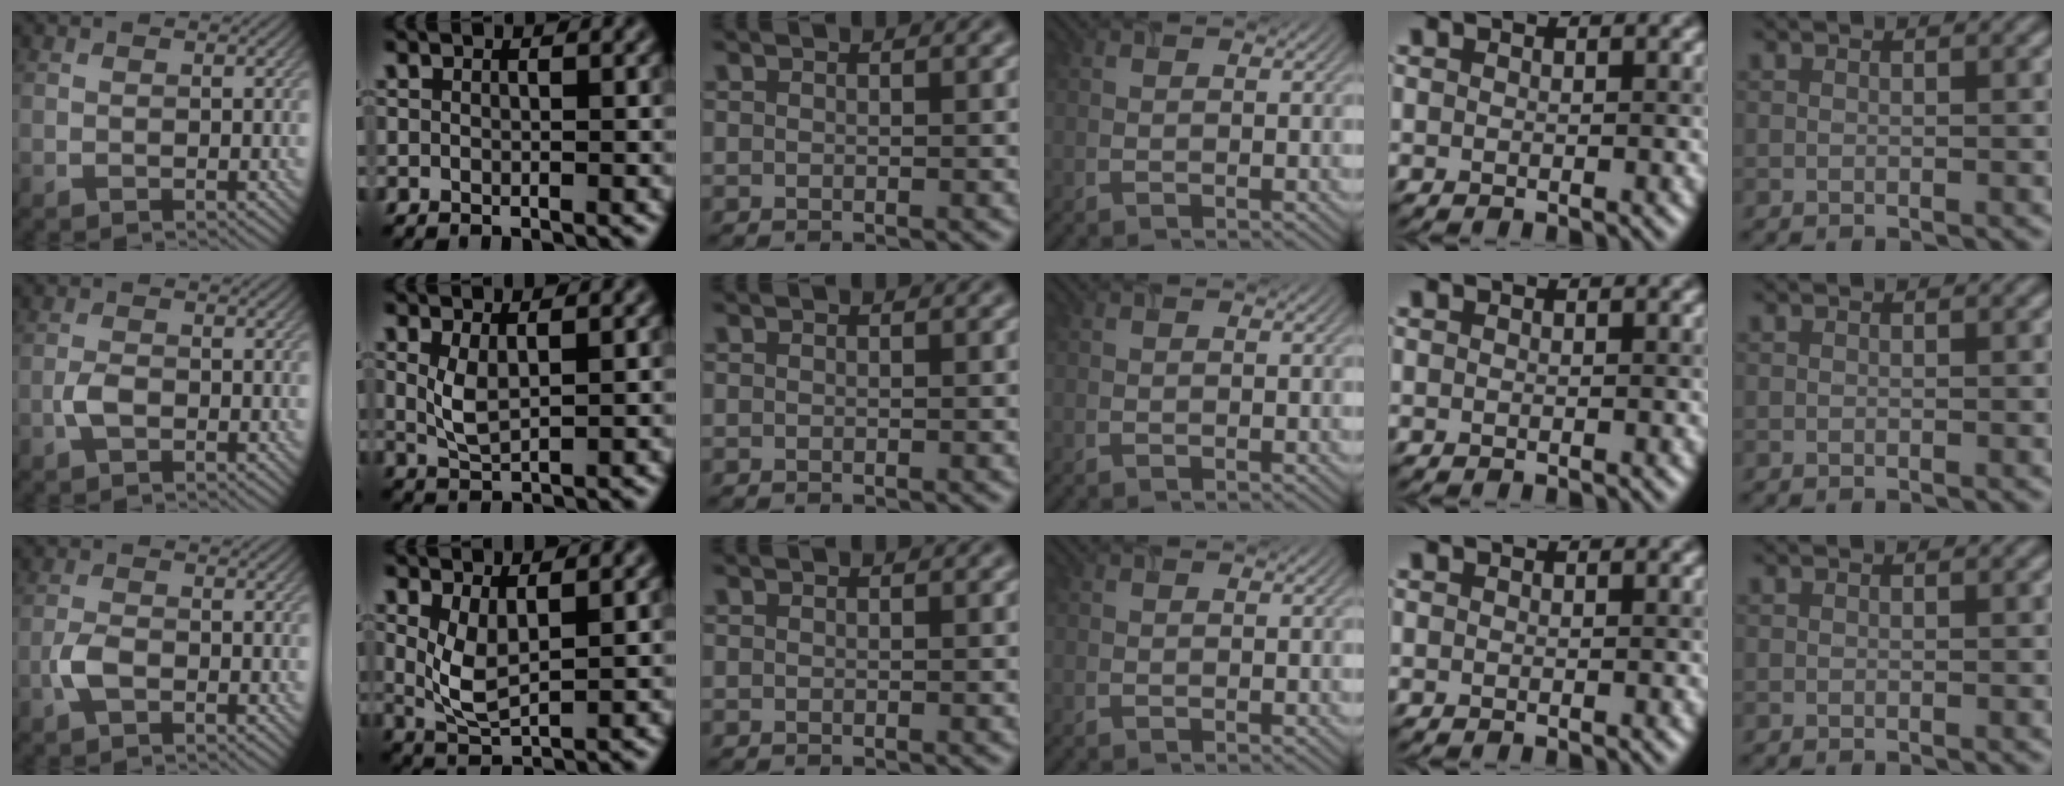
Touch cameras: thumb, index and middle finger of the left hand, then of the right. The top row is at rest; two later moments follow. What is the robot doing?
{"motion": "insert", "object": "airpods case & airpods"}